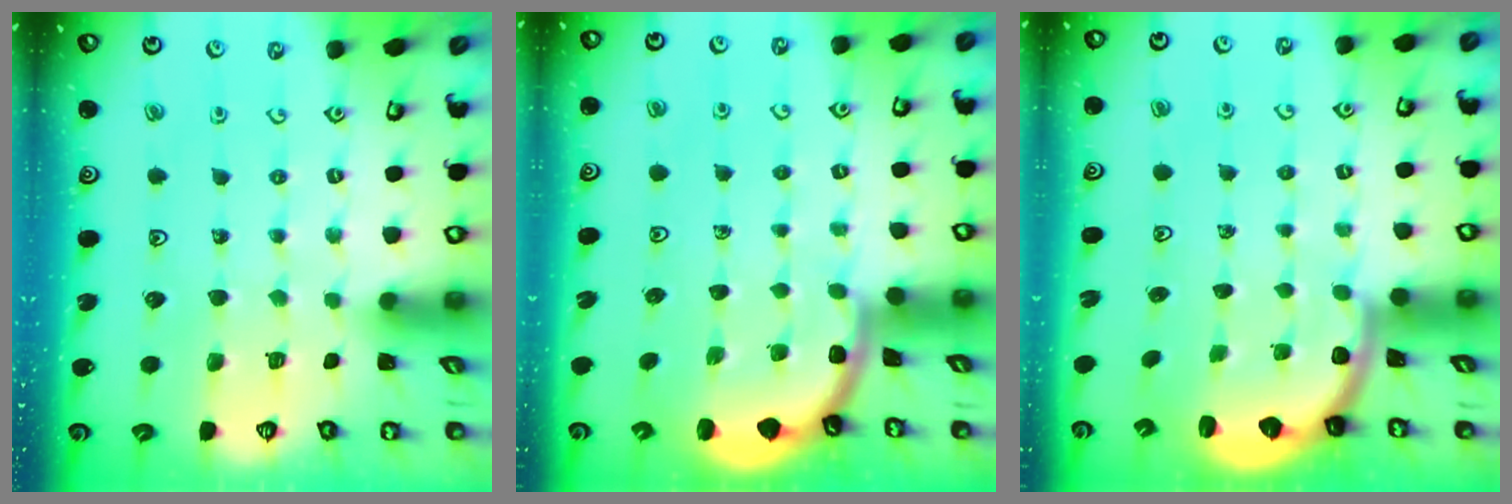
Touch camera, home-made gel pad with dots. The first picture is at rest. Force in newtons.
{"total": 1.8, "press": 1.8, "slide": 0.1}
{"total": 2.2, "press": 2.1, "slide": 0.8}